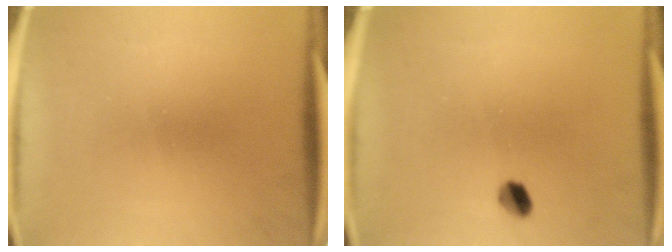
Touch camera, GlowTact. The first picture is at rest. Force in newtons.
{"total": 2.7}